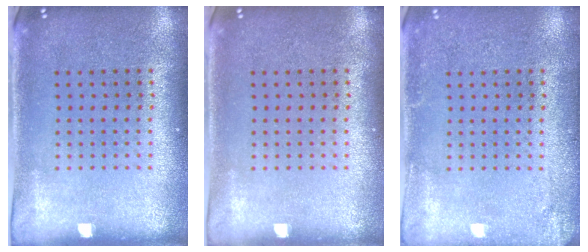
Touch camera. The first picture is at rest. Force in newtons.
{"total": 0.0}
{"total": 1.8, "press": 1.8, "slide": 0.2}